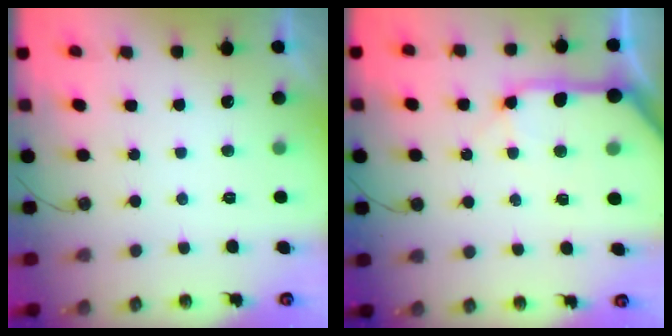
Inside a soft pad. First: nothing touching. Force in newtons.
{"total": 14.3, "press": 14.1, "slide": 2.0}